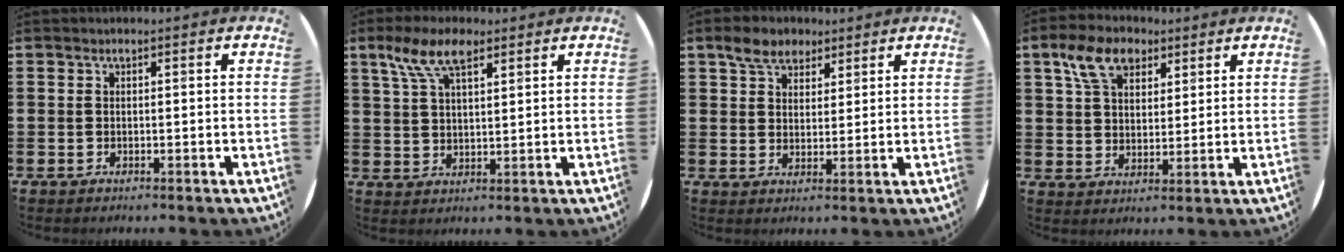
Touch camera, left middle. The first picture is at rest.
{"total": 6.9, "force": [4.3, 2.8, 4.6], "torque": [-0.101, 0.008, 0.076]}
{"total": 4.6, "force": [3.5, 2.7, 1.2], "torque": [-0.027, 0.007, 0.064]}
{"total": 7.4, "force": [4.6, 4.5, 3.5], "torque": [-0.071, 0.007, 0.084]}